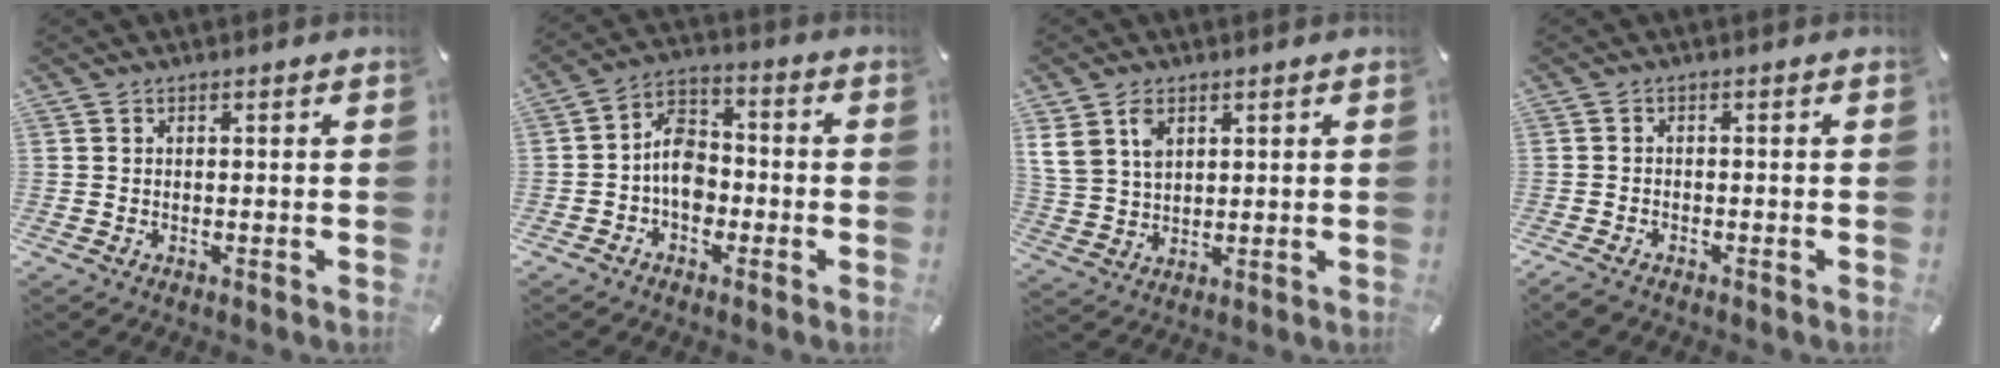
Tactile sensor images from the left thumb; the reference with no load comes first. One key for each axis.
{"total": 7.8, "fx": -2.1, "fy": 5.9, "fz": 4.7, "tx": -0.087, "ty": 0.020, "tz": -0.038}
{"total": 7.5, "fx": 3.4, "fy": 5.4, "fz": 4.0, "tx": -0.098, "ty": 0.001, "tz": 0.062}
{"total": 1.9, "fx": -1.5, "fy": 0.8, "fz": 0.8, "tx": -0.021, "ty": 0.004, "tz": -0.033}